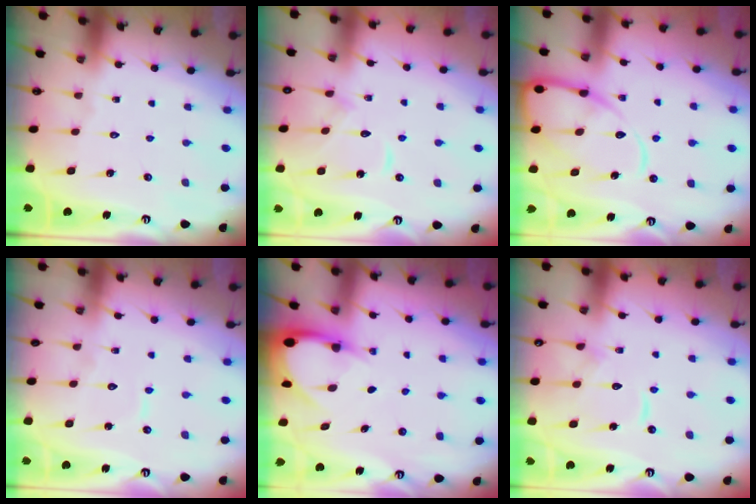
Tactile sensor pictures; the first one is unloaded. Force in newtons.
{"total": 9.4, "press": 9.4, "slide": 0.3}
{"total": 13.2, "press": 13.2, "slide": 1.4}
{"total": 4.8, "press": 4.7, "slide": 0.3}
{"total": 4.7, "press": 4.6, "slide": 0.8}
{"total": 11.2, "press": 11.1, "slide": 1.1}